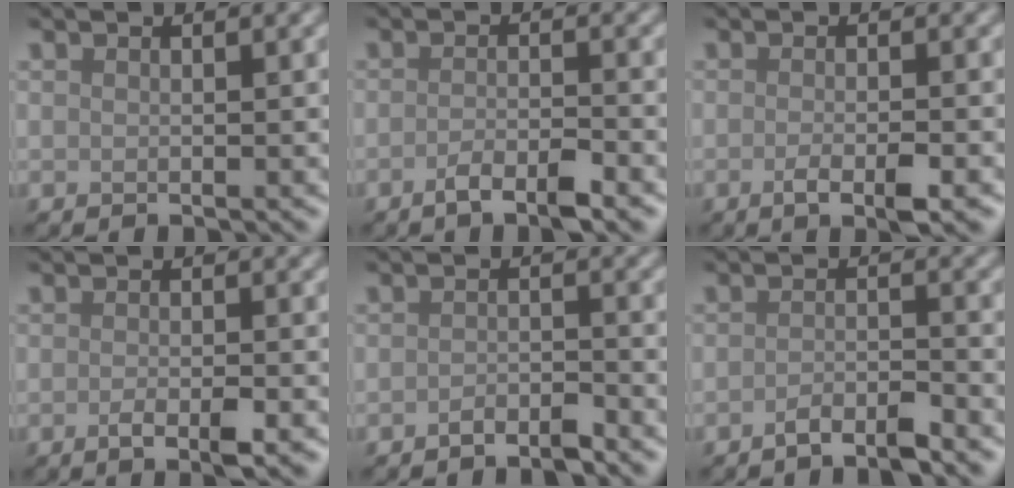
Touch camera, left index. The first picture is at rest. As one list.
[{"total": 3.0, "force": [-1.8, 0.7, 2.4], "torque": [-0.043, 0.001, -0.037]}, {"total": 2.9, "force": [-1.2, 0.8, 2.6], "torque": [-0.042, -0.003, -0.022]}, {"total": 2.6, "force": [-1.1, 0.6, 2.2], "torque": [-0.037, -0.003, -0.020]}, {"total": 1.7, "force": [-1.4, 0.4, 0.9], "torque": [-0.016, 0.003, -0.028]}, {"total": 2.4, "force": [-1.8, 0.5, 1.5], "torque": [-0.024, 0.004, -0.038]}]